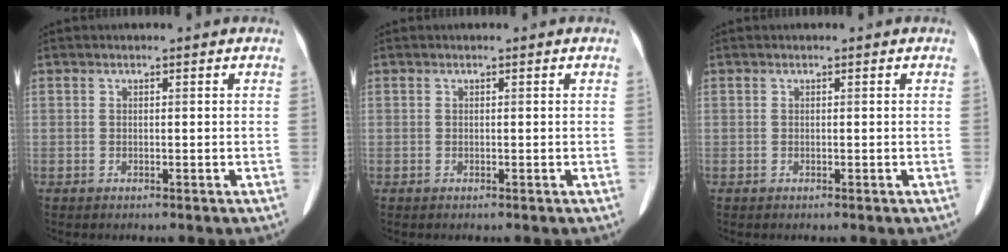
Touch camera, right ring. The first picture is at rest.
{"total": 0.0}
{"total": 0.0}